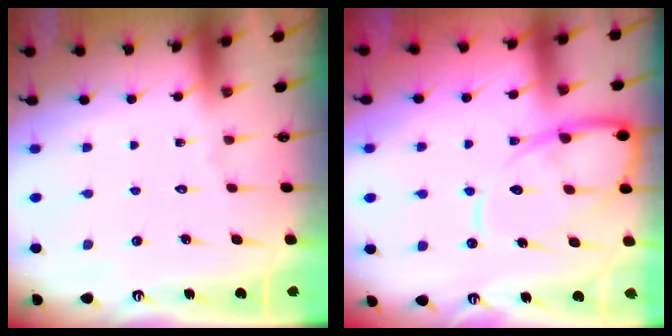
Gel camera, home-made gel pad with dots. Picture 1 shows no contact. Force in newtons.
{"total": 11.9, "press": 11.8, "slide": 1.2}